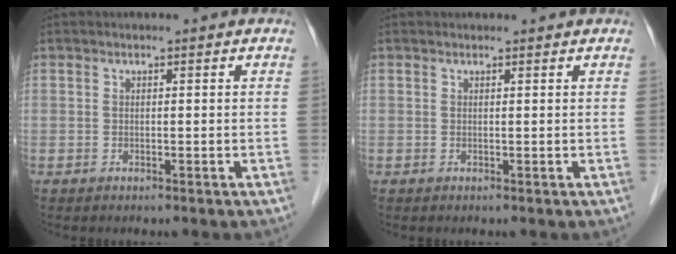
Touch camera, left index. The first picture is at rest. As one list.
[{"total": 1.1, "force": [1.0, 0.2, 0.0], "torque": [-0.012, 0.009, 0.014]}]